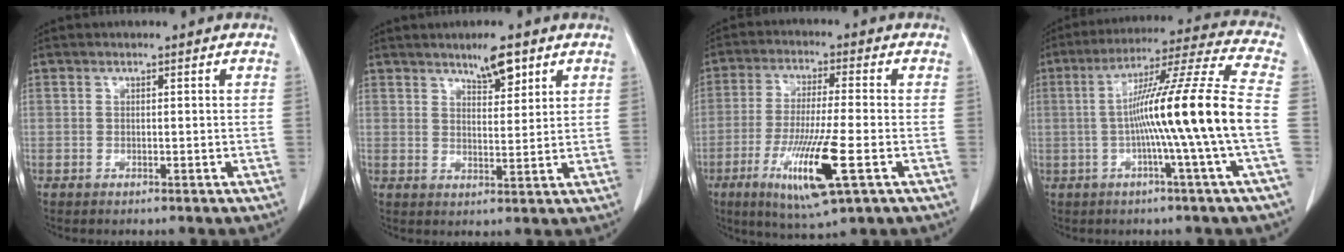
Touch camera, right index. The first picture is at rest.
{"total": 4.8, "force": [3.4, 1.2, 3.1], "torque": [-0.053, 0.000, 0.056]}
{"total": 12.7, "force": [-4.5, 0.7, 11.8], "torque": [-0.229, -0.028, -0.075]}
{"total": 16.5, "force": [-2.2, -2.6, 16.1], "torque": [-0.261, 0.005, -0.047]}